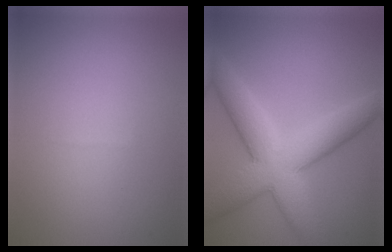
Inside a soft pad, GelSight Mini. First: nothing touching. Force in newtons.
{"total": 8.8, "press": 8.8, "slide": 0.3}